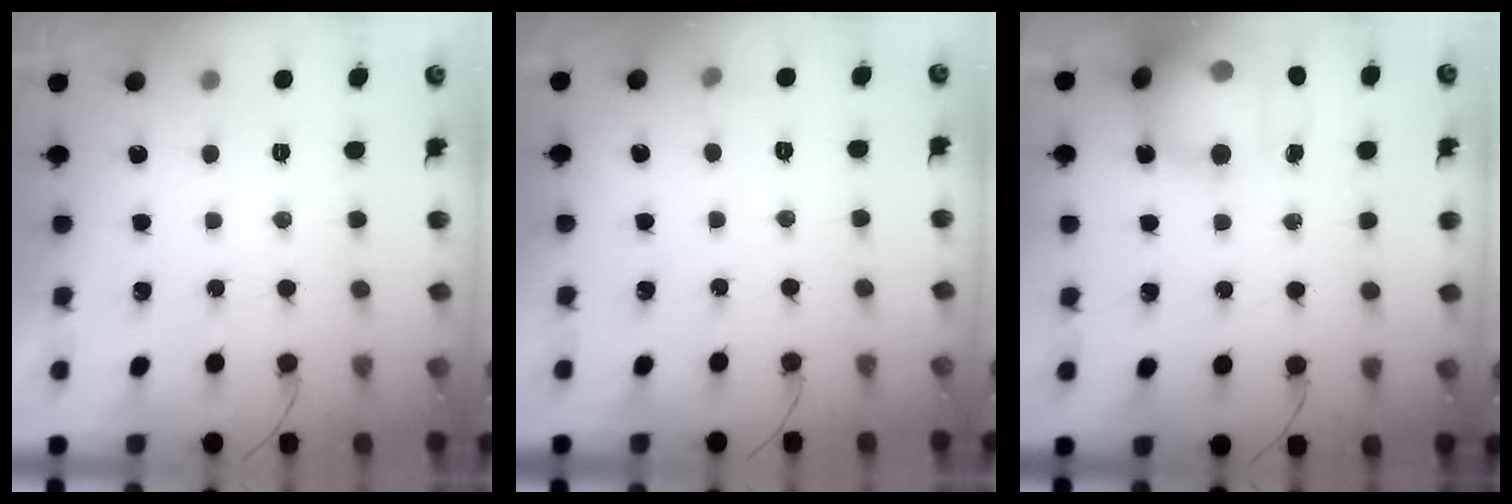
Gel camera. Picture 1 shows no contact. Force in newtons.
{"total": 3.4, "press": 3.1, "slide": 1.3}
{"total": 19.5, "press": 19.1, "slide": 3.8}